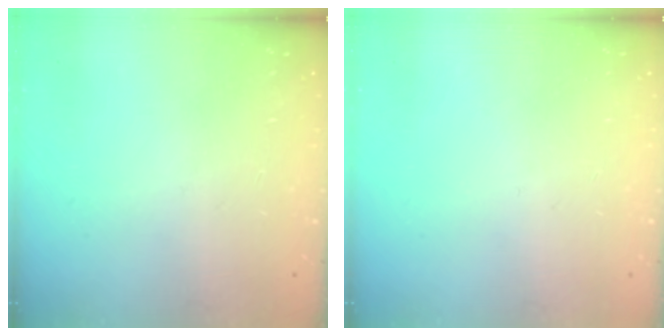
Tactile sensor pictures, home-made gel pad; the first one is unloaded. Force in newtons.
{"total": 0.0}